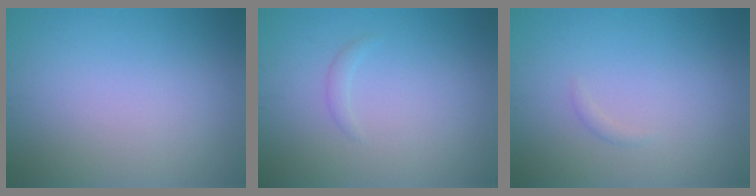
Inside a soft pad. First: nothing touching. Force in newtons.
{"total": 0.7, "press": 0.7, "slide": 0.1}
{"total": 0.6, "press": 0.6, "slide": 0.0}